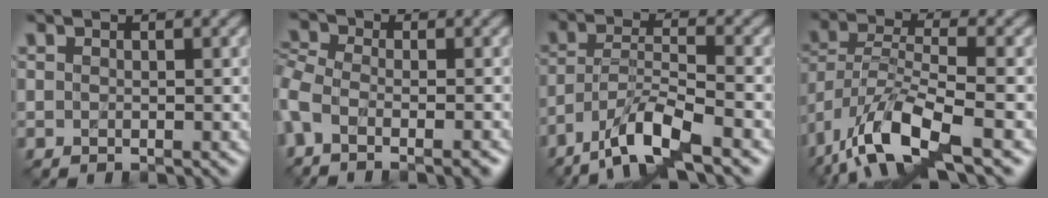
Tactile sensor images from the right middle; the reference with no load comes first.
{"total": 5.4, "force": [-2.9, 2.5, 3.8], "torque": [-0.073, -0.013, -0.047]}
{"total": 6.6, "force": [-4.7, 1.3, 4.5], "torque": [-0.077, 0.003, -0.092]}
{"total": 8.6, "force": [-5.1, 2.8, 6.4], "torque": [-0.128, -0.005, -0.105]}